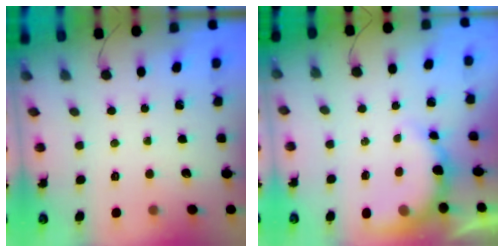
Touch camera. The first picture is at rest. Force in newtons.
{"total": 8.0, "press": 8.0, "slide": 1.1}